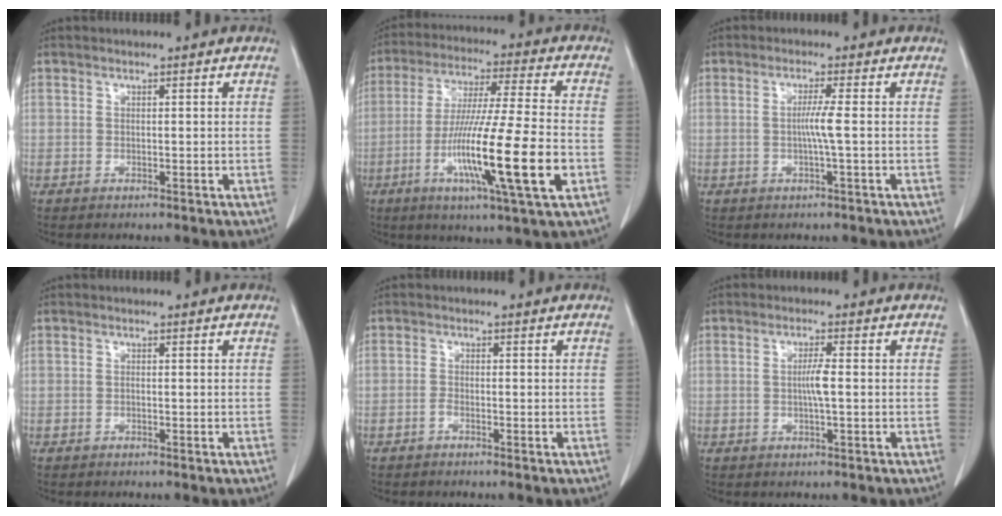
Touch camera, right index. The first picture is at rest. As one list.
[{"total": 17.6, "force": [-5.3, 0.0, 16.8], "torque": [-0.306, -0.024, -0.097]}, {"total": 2.8, "force": [-0.3, -0.7, 2.7], "torque": [-0.052, -0.002, -0.007]}, {"total": 0.0}, {"total": 0.9, "force": [-0.7, 0.2, 0.5], "torque": [-0.009, 0.002, -0.015]}, {"total": 2.6, "force": [-0.2, -0.1, 2.6], "torque": [-0.050, -0.001, -0.004]}]